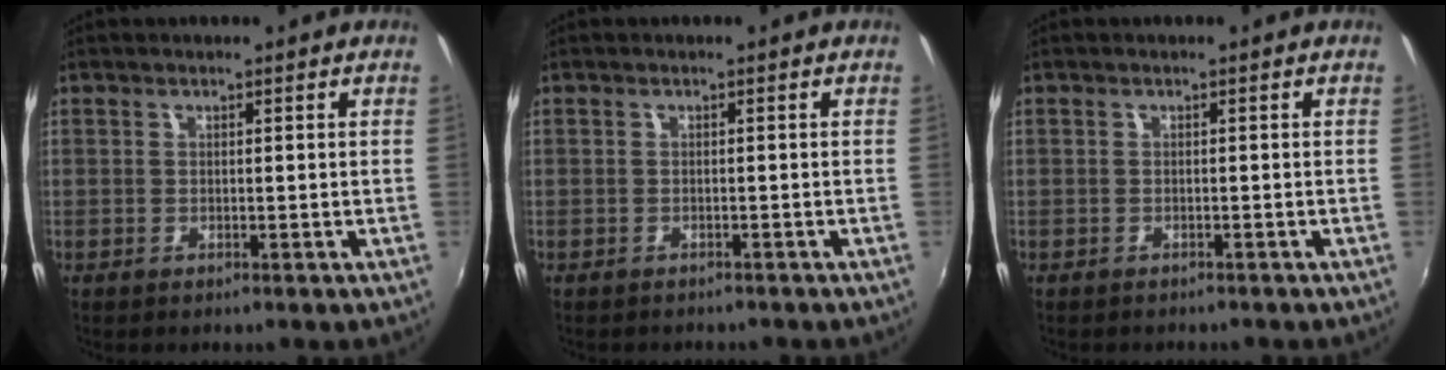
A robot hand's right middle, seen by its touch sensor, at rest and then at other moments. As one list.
[{"total": 1.3, "force": [-1.1, 0.7, 0.0], "torque": [-0.007, 0.002, -0.015]}, {"total": 1.1, "force": [-0.9, 0.6, 0.0], "torque": [-0.006, 0.002, -0.013]}]